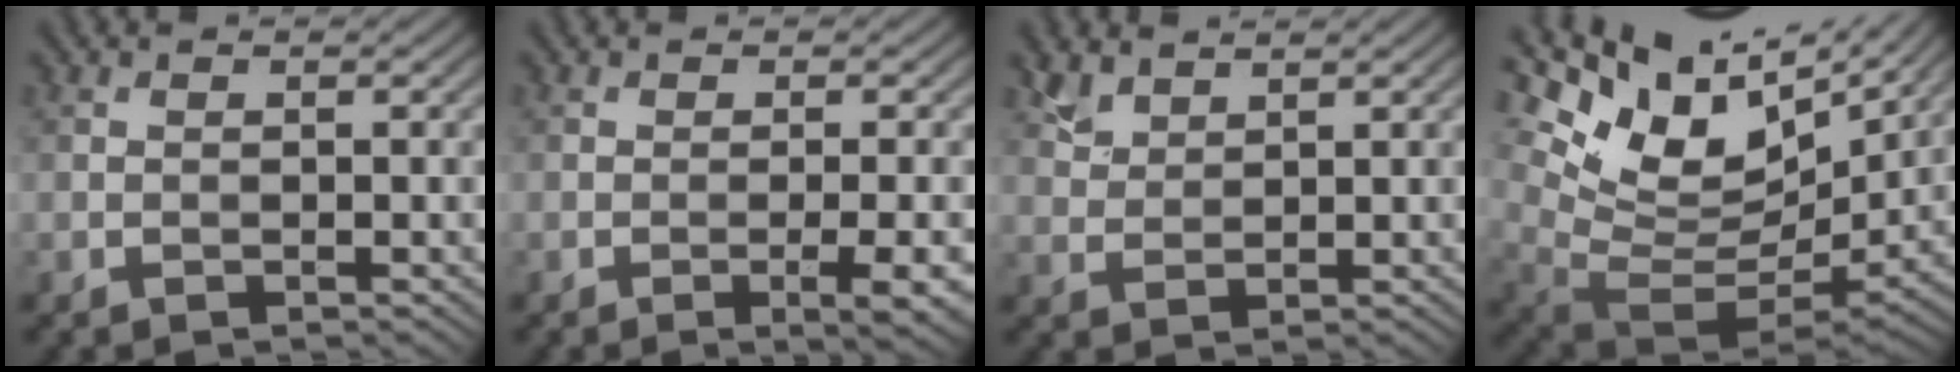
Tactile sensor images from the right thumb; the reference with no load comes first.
{"total": 3.8, "force": [-1.2, 0.6, 3.6], "torque": [-0.056, 0.003, -0.018]}
{"total": 2.9, "force": [2.4, 1.1, 1.0], "torque": [-0.029, 0.004, 0.061]}
{"total": 15.0, "force": [7.7, 8.0, 10.1], "torque": [-0.212, 0.021, 0.155]}